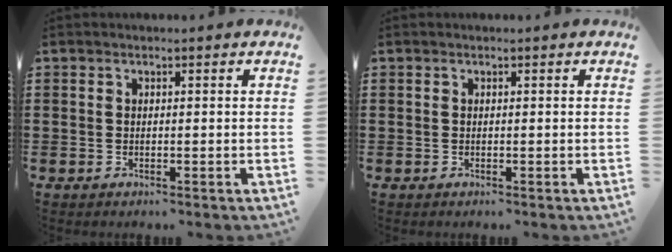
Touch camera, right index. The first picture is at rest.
{"total": 0.0}